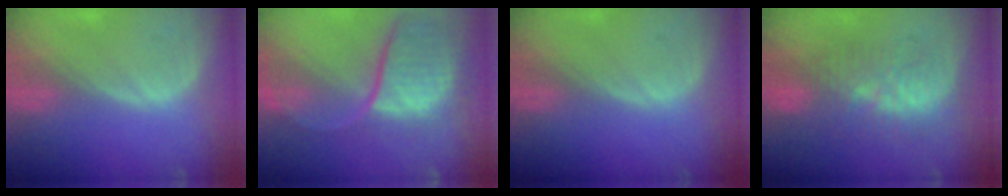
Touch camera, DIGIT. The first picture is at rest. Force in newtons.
{"total": 12.1, "press": 9.8, "slide": 7.1}
{"total": 0.0}
{"total": 9.1, "press": 8.8, "slide": 2.3}